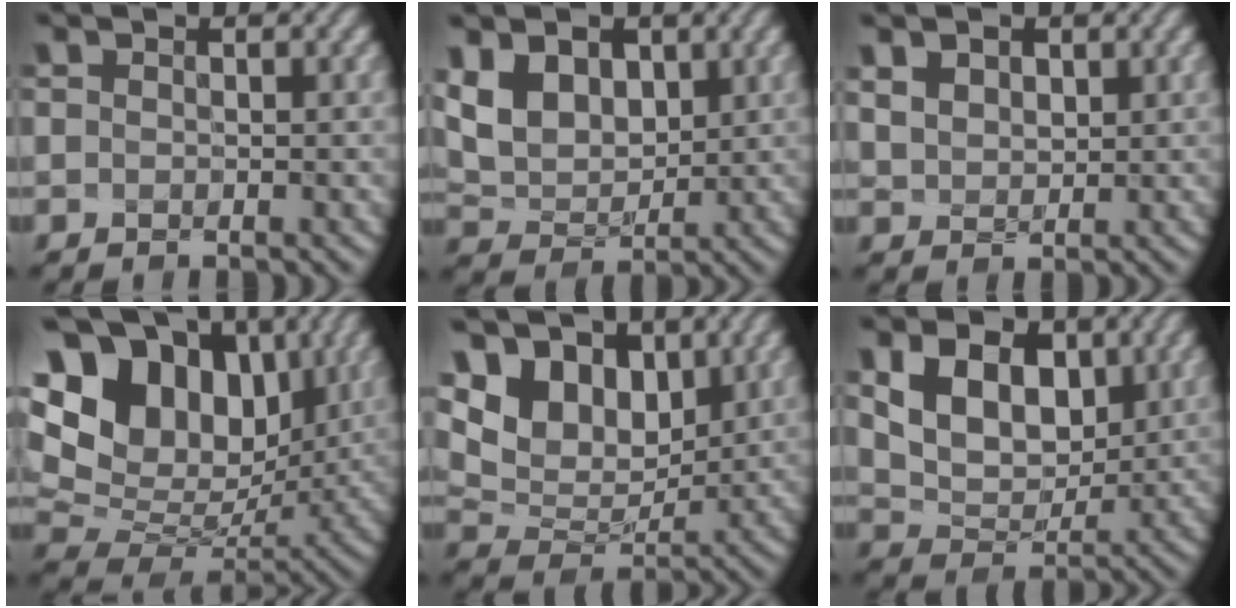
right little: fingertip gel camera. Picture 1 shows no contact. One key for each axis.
{"total": 6.3, "fx": 2.7, "fy": 4.3, "fz": 3.7, "tx": -0.083, "ty": 0.013, "tz": 0.048}
{"total": 4.5, "fx": 2.4, "fy": 3.0, "fz": 2.2, "tx": -0.068, "ty": 0.020, "tz": 0.034}
{"total": 16.9, "fx": 7.2, "fy": 11.7, "fz": 9.8, "tx": -0.210, "ty": 0.052, "tz": 0.142}
{"total": 8.4, "fx": 4.6, "fy": 5.5, "fz": 4.5, "tx": -0.112, "ty": 0.008, "tz": 0.081}
{"total": 6.0, "fx": 2.2, "fy": 3.8, "fz": 4.1, "tx": -0.080, "ty": -0.007, "tz": 0.036}